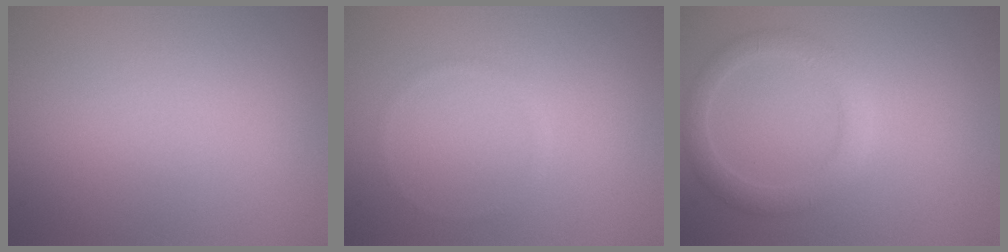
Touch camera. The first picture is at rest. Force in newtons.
{"total": 0.6, "press": 0.6, "slide": 0.0}
{"total": 2.7, "press": 2.7, "slide": 0.2}